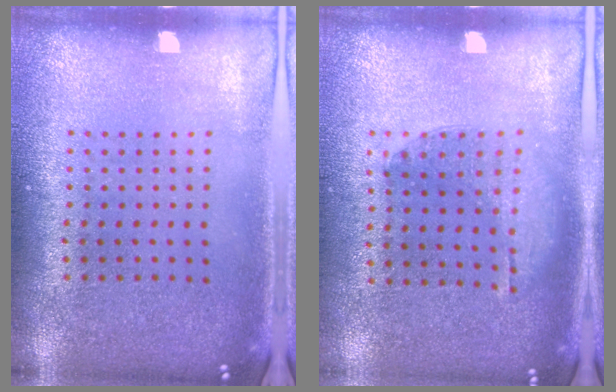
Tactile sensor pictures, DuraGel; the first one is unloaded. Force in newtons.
{"total": 1.1, "press": 0.8, "slide": 0.8}